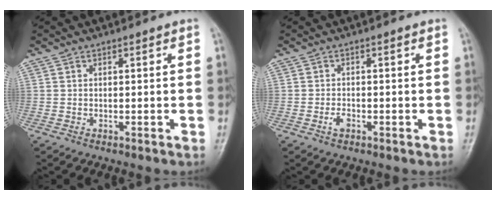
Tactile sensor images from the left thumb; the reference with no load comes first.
{"total": 1.8, "force": [-0.9, 1.0, 1.2], "torque": [-0.025, 0.006, -0.017]}